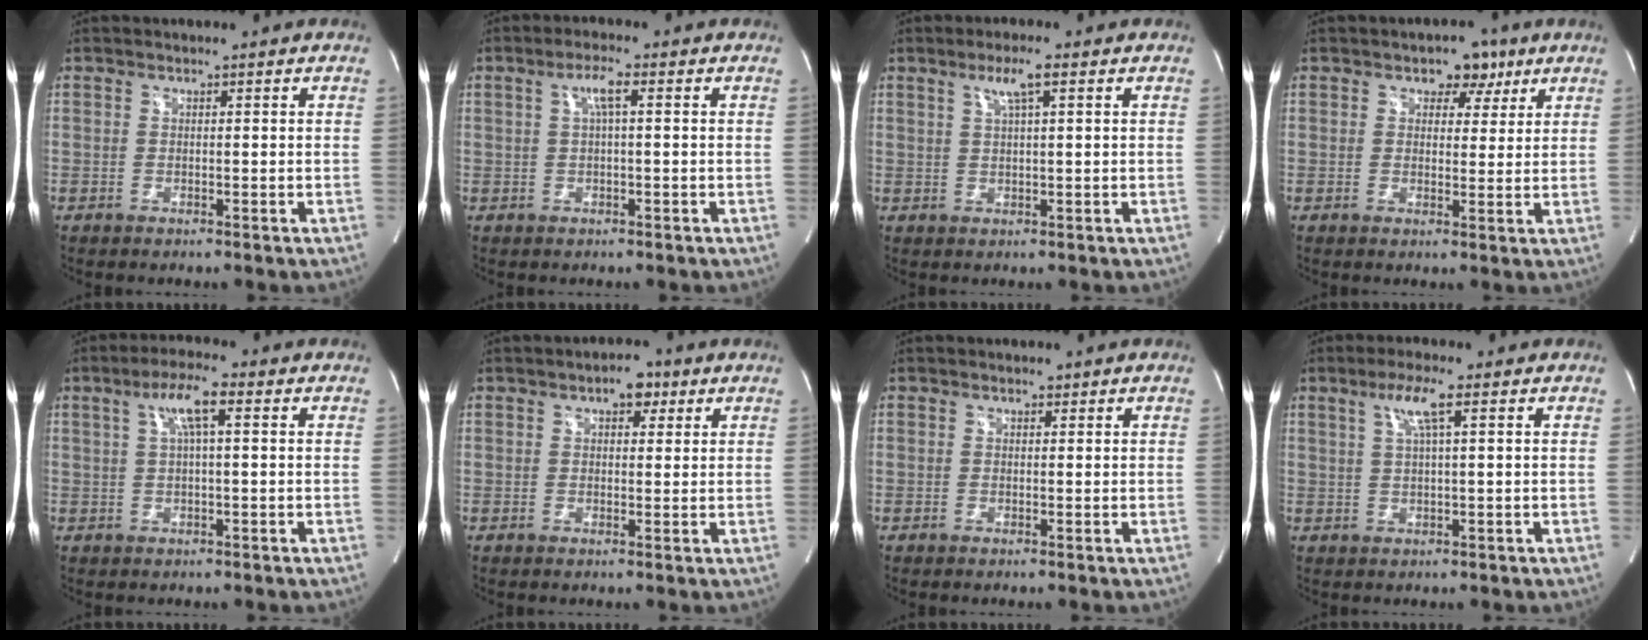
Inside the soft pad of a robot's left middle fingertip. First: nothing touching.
{"total": 3.0, "force": [0.8, 0.3, 2.9], "torque": [-0.058, 0.008, 0.015]}
{"total": 3.5, "force": [1.7, -0.1, 3.1], "torque": [-0.062, 0.002, 0.034]}
{"total": 4.4, "force": [2.5, 3.0, 1.9], "torque": [-0.015, 0.008, 0.033]}
{"total": 5.5, "force": [1.8, 0.5, 5.1], "torque": [-0.098, 0.014, 0.033]}
{"total": 3.8, "force": [2.0, 1.9, 2.6], "torque": [-0.037, 0.015, 0.027]}
{"total": 0.6, "force": [0.4, 0.4, 0.1], "torque": [0.002, 0.001, 0.005]}
{"total": 4.4, "force": [2.0, -0.1, 4.0], "torque": [-0.080, 0.004, 0.038]}